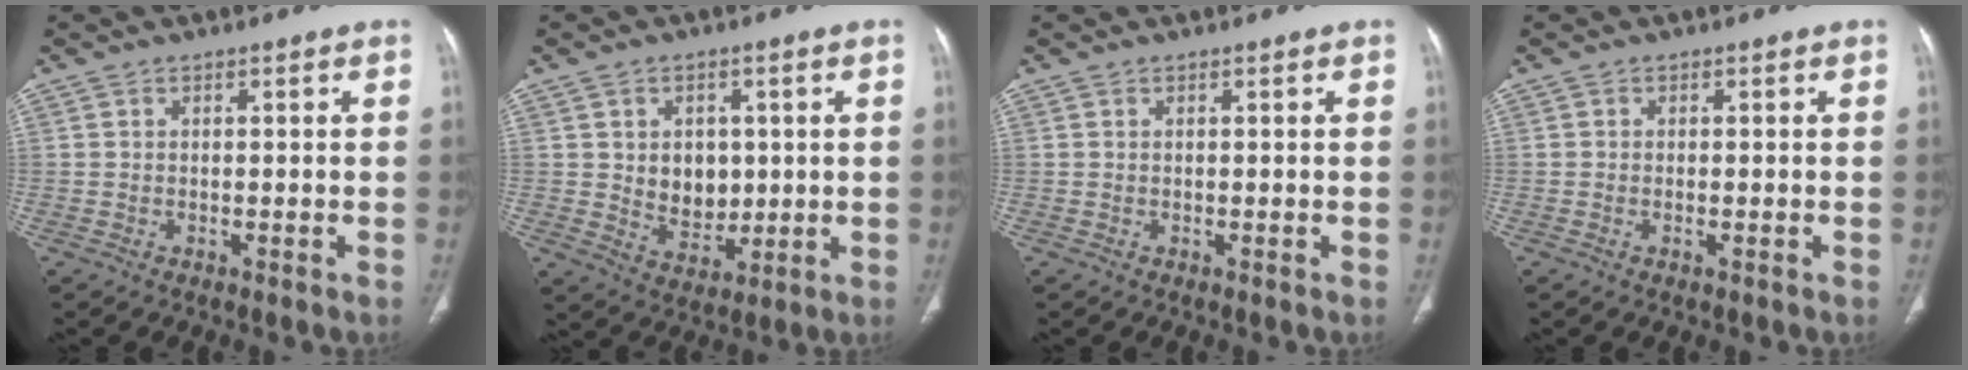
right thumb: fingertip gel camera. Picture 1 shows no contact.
{"total": 8.0, "force": [0.8, 6.2, 5.0], "torque": [-0.039, -0.010, 0.026]}
{"total": 0.0}
{"total": 0.8, "force": [-0.3, 0.3, 0.7], "torque": [-0.015, 0.000, -0.007]}